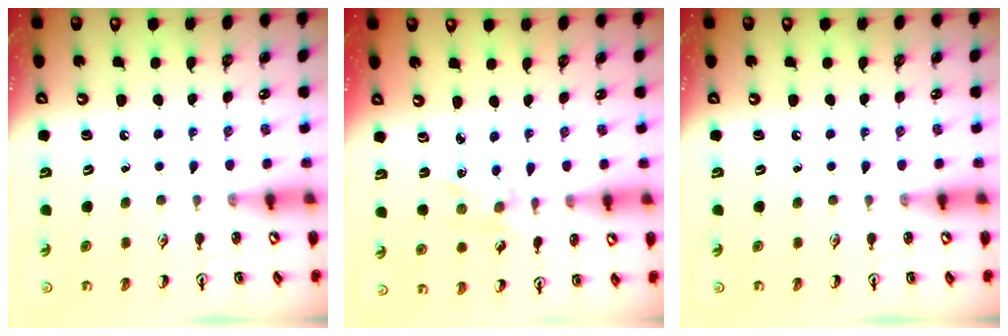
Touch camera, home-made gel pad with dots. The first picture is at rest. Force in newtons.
{"total": 1.6, "press": 1.5, "slide": 0.3}
{"total": 0.0}